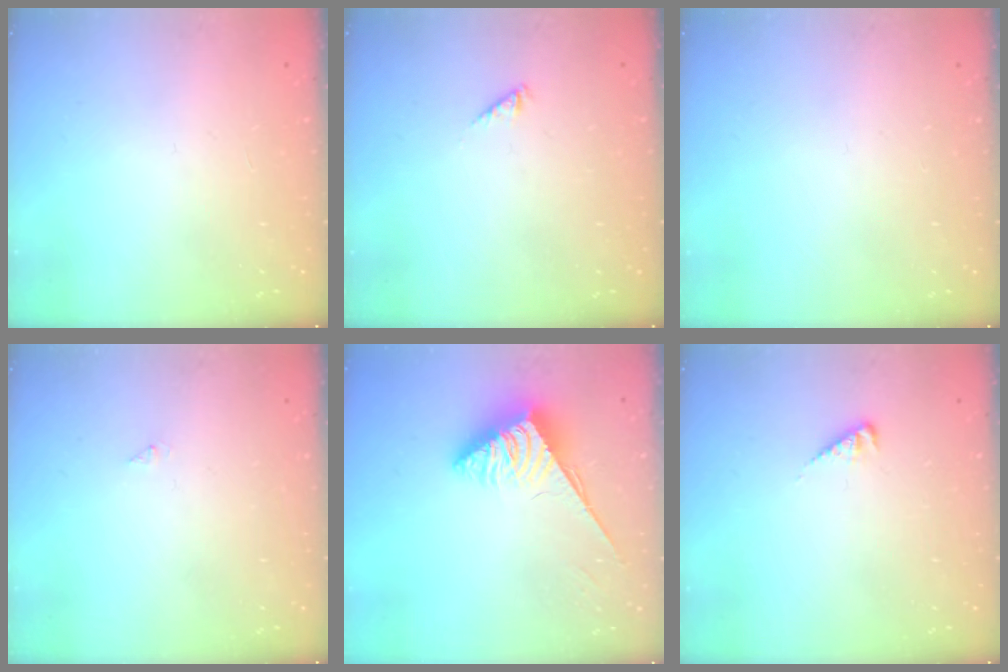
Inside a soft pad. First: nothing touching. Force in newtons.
{"total": 0.9, "press": 0.8, "slide": 0.3}
{"total": 0.0}
{"total": 0.0}
{"total": 3.7, "press": 3.7, "slide": 0.6}
{"total": 3.9, "press": 3.9, "slide": 0.5}